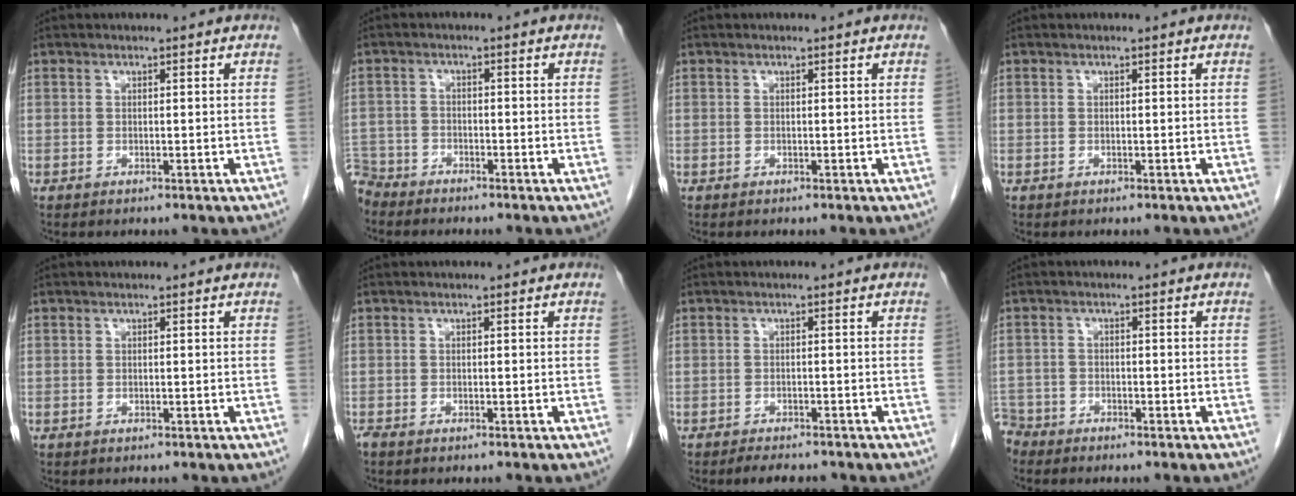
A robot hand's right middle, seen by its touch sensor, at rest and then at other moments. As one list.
[{"total": 5.0, "force": [-4.8, 1.6, -0.3], "torque": [0.012, -0.007, -0.094]}, {"total": 0.0}, {"total": 0.0}, {"total": 0.0}, {"total": 1.0, "force": [-1.0, 0.1, 0.4], "torque": [-0.013, -0.003, -0.018]}, {"total": 4.0, "force": [-3.6, 1.1, 1.5], "torque": [-0.023, -0.004, -0.049]}, {"total": 4.0, "force": [-3.7, 1.6, -0.3], "torque": [0.009, -0.003, -0.075]}]